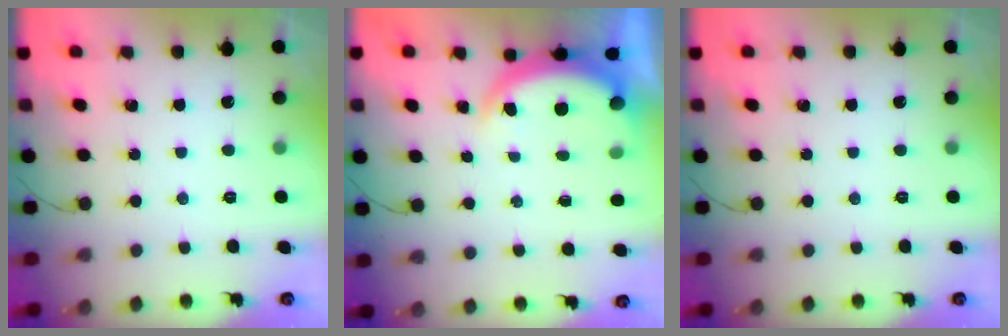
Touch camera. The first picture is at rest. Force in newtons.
{"total": 5.7, "press": 5.6, "slide": 0.8}
{"total": 0.0}